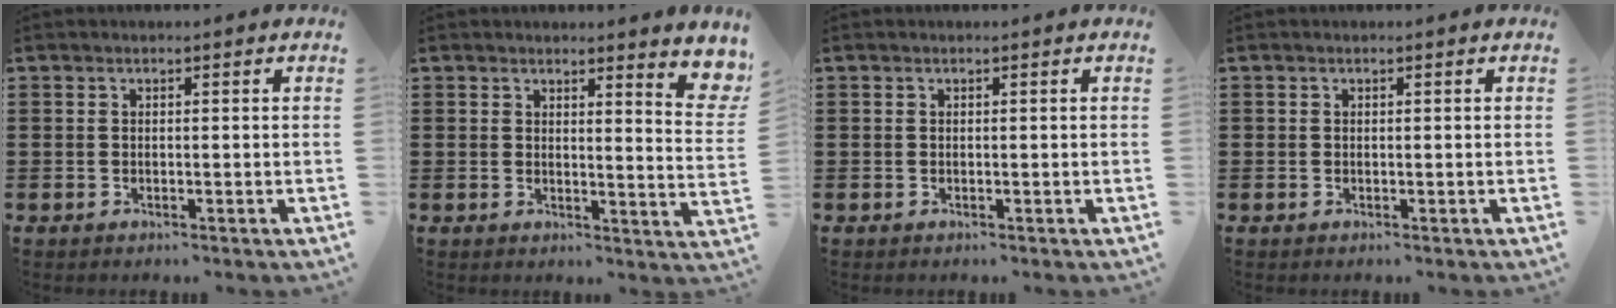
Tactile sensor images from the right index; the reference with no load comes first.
{"total": 3.7, "force": [3.2, 0.1, 1.9], "torque": [-0.026, -0.018, 0.050]}
{"total": 0.0}
{"total": 0.0}